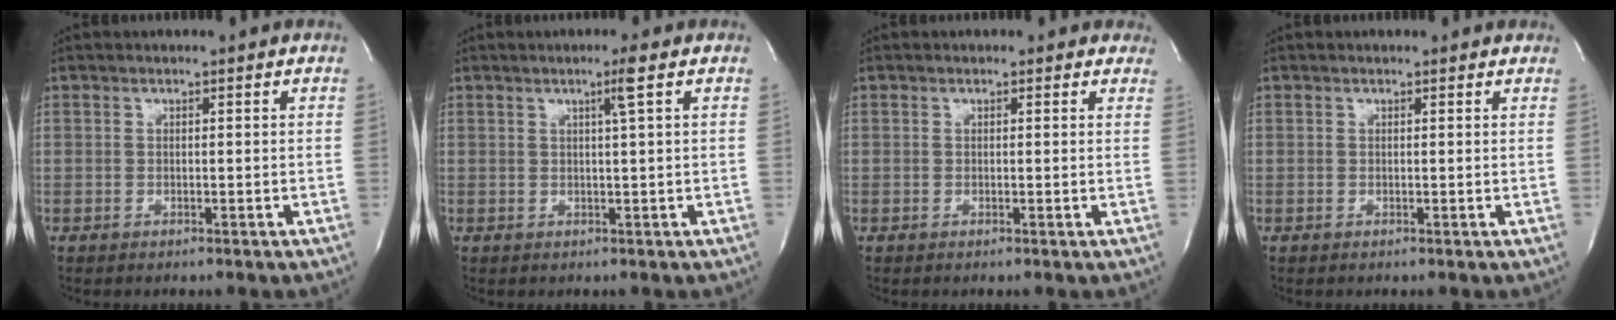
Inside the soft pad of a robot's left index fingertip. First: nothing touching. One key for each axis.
{"total": 2.3, "fx": 0.9, "fy": -0.8, "fz": 1.9, "tx": -0.038, "ty": -0.007, "tz": 0.019}
{"total": 2.4, "fx": 2.0, "fy": 1.3, "fz": 0.2, "tx": 0.010, "ty": -0.003, "tz": 0.004}
{"total": 1.6, "fx": 1.4, "fy": 0.6, "fz": 0.2, "tx": -0.009, "ty": 0.005, "tz": 0.007}